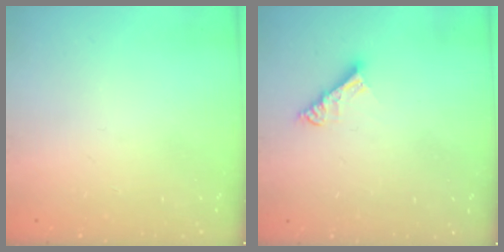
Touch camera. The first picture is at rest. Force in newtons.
{"total": 6.1, "press": 6.1, "slide": 0.4}